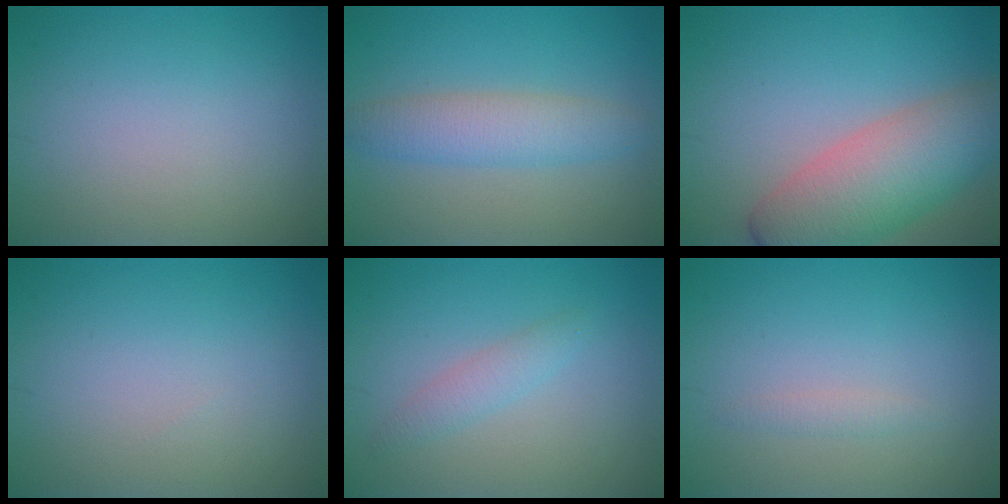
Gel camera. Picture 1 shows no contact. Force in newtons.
{"total": 3.9, "press": 3.9, "slide": 0.1}
{"total": 8.0, "press": 8.0, "slide": 0.8}
{"total": 0.0}
{"total": 1.7, "press": 1.7, "slide": 0.1}
{"total": 0.8, "press": 0.8, "slide": 0.1}